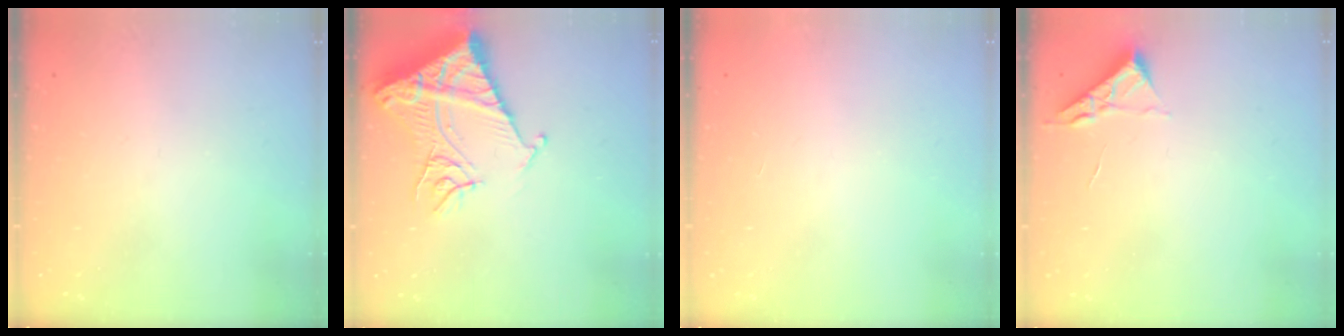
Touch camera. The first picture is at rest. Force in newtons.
{"total": 15.7, "press": 15.6, "slide": 1.7}
{"total": 1.6, "press": 1.6, "slide": 0.1}
{"total": 3.5, "press": 3.4, "slide": 0.5}